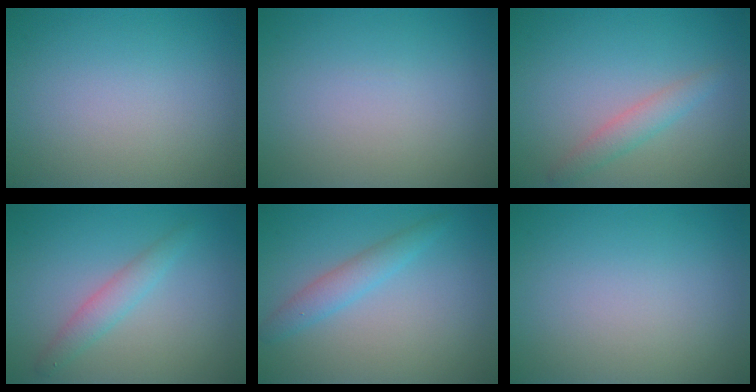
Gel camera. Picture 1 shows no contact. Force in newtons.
{"total": 0.0}
{"total": 2.7, "press": 2.7, "slide": 0.2}
{"total": 2.0, "press": 2.0, "slide": 0.1}
{"total": 2.2, "press": 2.2, "slide": 0.3}
{"total": 0.0}